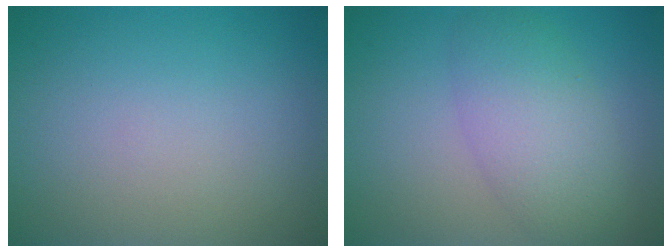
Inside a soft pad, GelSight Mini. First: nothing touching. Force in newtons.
{"total": 5.0, "press": 5.0, "slide": 0.3}